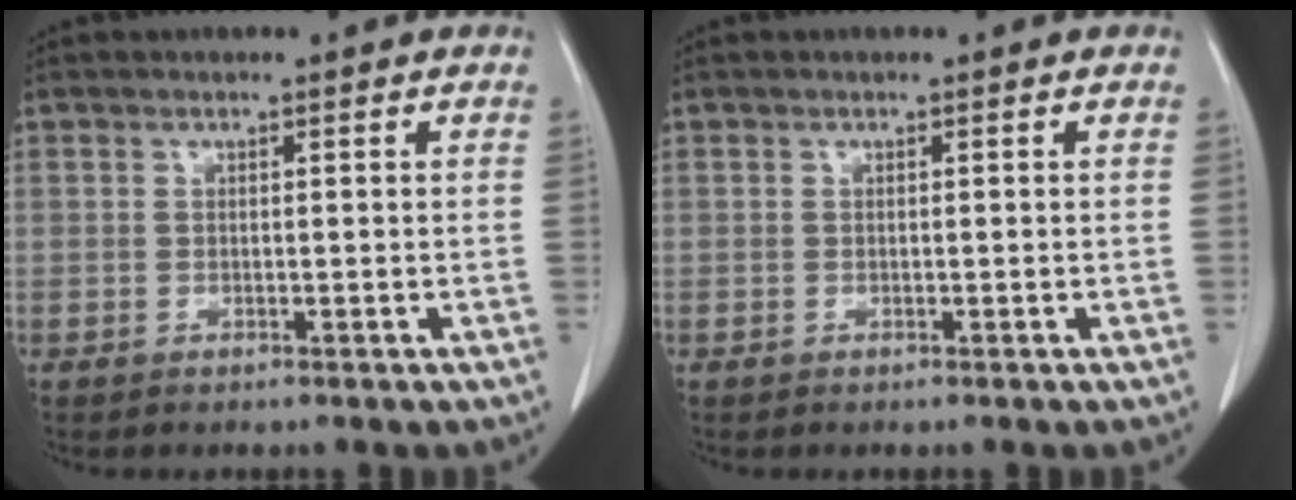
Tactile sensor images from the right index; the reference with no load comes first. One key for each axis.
{"total": 0.0}